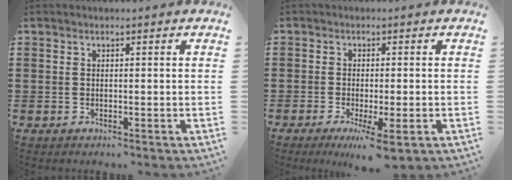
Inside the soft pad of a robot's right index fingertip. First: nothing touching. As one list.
[{"total": 3.5, "force": [-2.0, 0.3, 2.9], "torque": [-0.053, -0.008, -0.034]}]